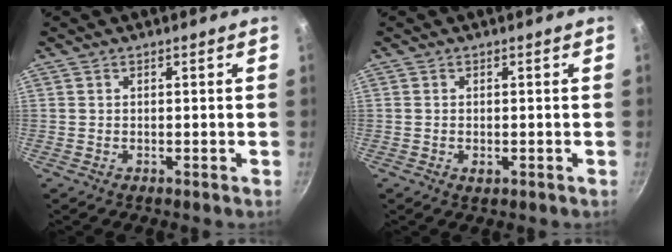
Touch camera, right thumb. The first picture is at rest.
{"total": 1.3, "force": [-0.3, 0.8, 1.0], "torque": [-0.017, -0.001, -0.005]}